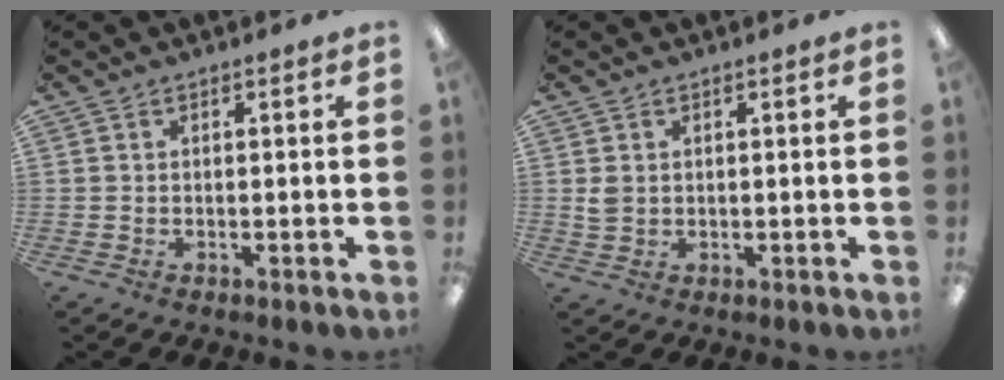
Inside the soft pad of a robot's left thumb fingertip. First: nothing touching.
{"total": 2.4, "force": [0.6, 1.9, 1.4], "torque": [-0.029, 0.004, 0.011]}